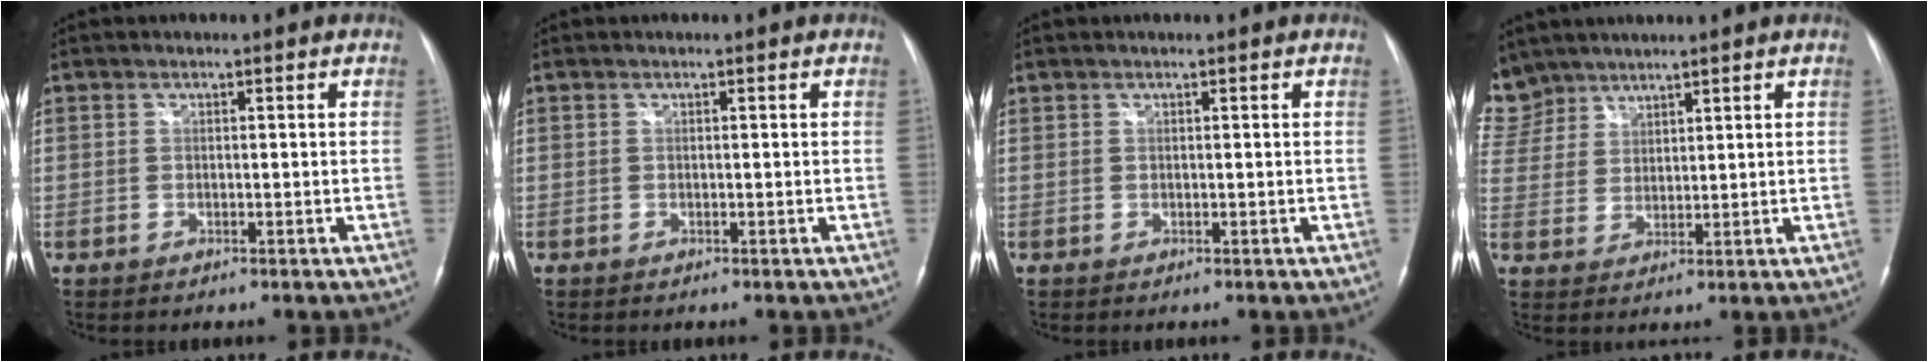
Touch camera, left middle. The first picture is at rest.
{"total": 0.0}
{"total": 0.0}
{"total": 9.5, "force": [7.8, 5.3, 0.9], "torque": [-0.044, 0.016, 0.169]}